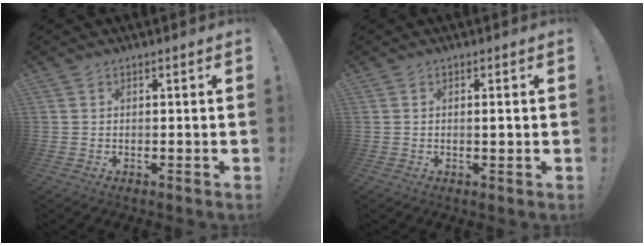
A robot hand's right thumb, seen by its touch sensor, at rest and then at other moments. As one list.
[{"total": 1.1, "force": [0.0, 0.1, 1.0], "torque": [-0.007, -0.005, -0.004]}]